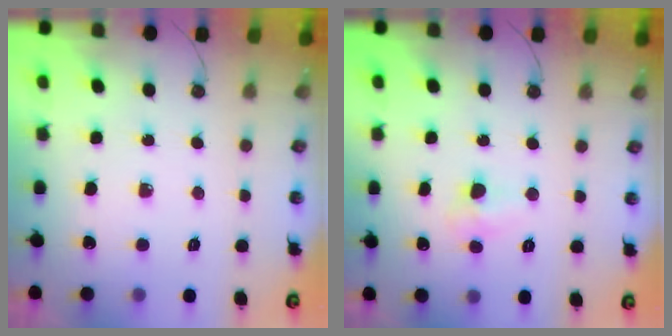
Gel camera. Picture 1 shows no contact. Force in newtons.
{"total": 3.3, "press": 3.2, "slide": 0.7}